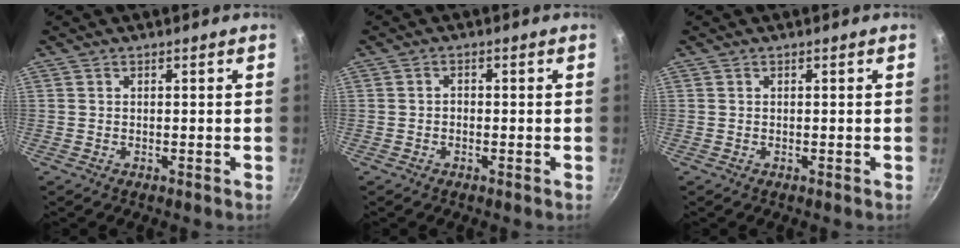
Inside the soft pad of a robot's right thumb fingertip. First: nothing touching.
{"total": 1.1, "force": [-0.4, 0.8, 0.6], "torque": [-0.009, 0.007, -0.007]}
{"total": 0.0}